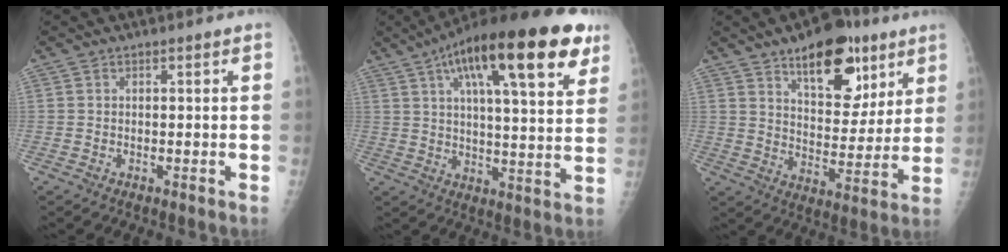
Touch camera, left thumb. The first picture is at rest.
{"total": 24.1, "force": [12.3, 6.9, 19.6], "torque": [-0.285, -0.010, 0.182]}
{"total": 18.3, "force": [10.8, 9.1, 11.6], "torque": [-0.114, -0.060, 0.169]}